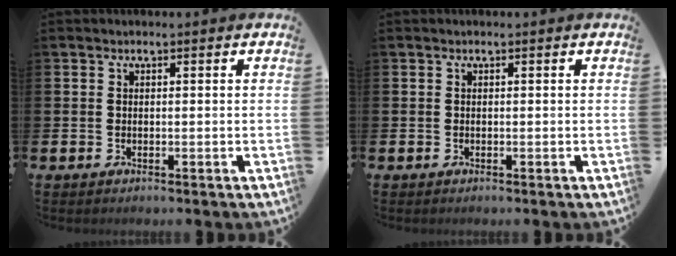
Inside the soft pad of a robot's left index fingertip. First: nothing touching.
{"total": 0.0}